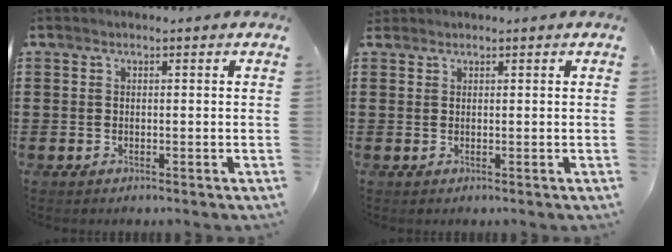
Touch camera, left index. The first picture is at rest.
{"total": 0.7, "force": [0.6, 0.3, 0.1], "torque": [-0.004, 0.002, 0.012]}